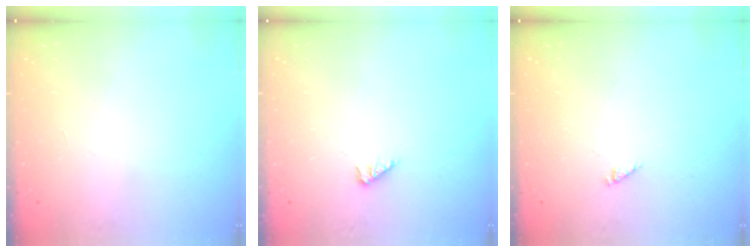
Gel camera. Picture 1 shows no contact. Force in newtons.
{"total": 2.2, "press": 2.1, "slide": 0.5}
{"total": 0.0}